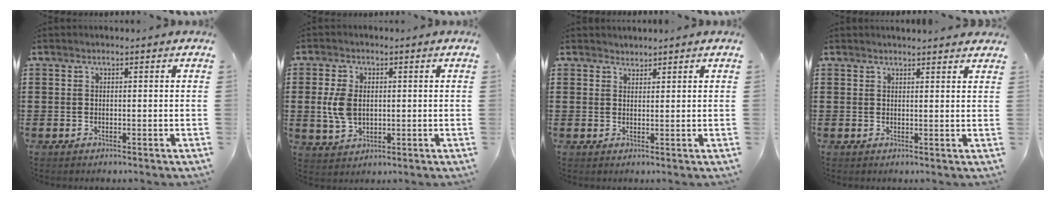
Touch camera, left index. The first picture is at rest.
{"total": 5.8, "force": [0.4, 3.8, 4.3], "torque": [-0.117, 0.002, -0.001]}
{"total": 1.3, "force": [1.3, 0.3, -0.3], "torque": [0.003, 0.000, 0.026]}
{"total": 1.7, "force": [1.6, 0.1, 0.2], "torque": [-0.008, 0.001, 0.032]}